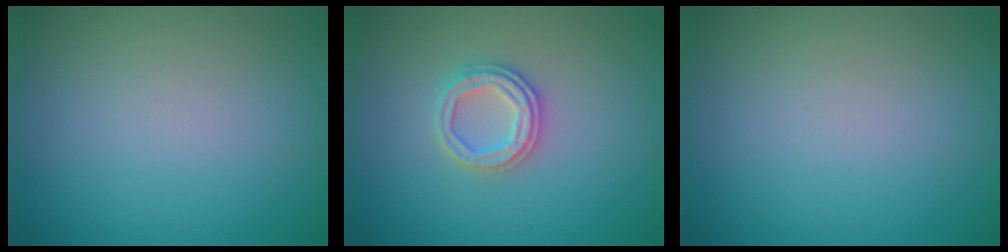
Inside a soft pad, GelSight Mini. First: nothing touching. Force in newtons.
{"total": 2.5, "press": 2.4, "slide": 0.6}
{"total": 0.0}